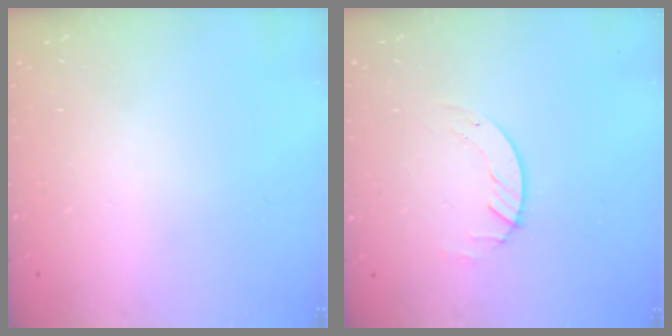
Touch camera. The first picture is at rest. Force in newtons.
{"total": 2.0, "press": 2.0, "slide": 0.2}